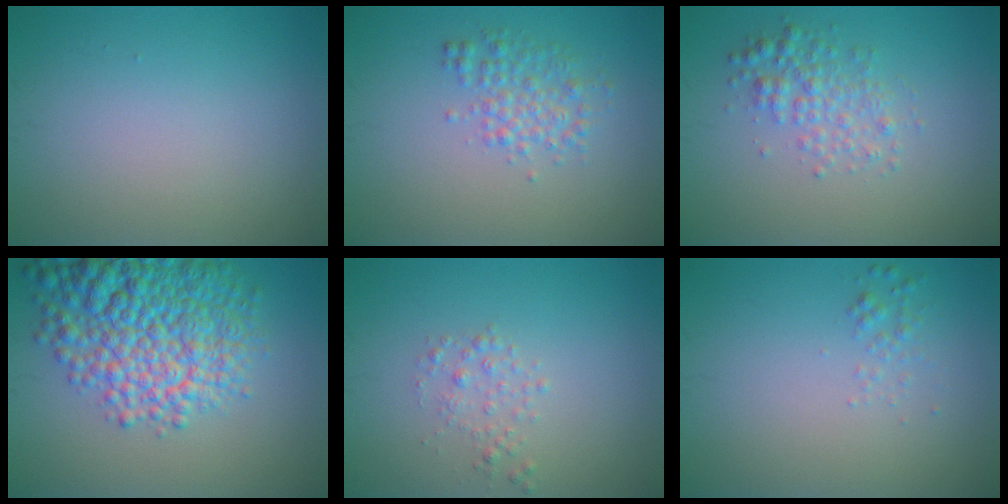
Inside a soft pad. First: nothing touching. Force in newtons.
{"total": 2.5, "press": 2.5, "slide": 0.0}
{"total": 2.6, "press": 2.6, "slide": 0.1}
{"total": 9.7, "press": 9.7, "slide": 0.4}
{"total": 1.4, "press": 1.4, "slide": 0.0}
{"total": 1.0, "press": 1.0, "slide": 0.0}